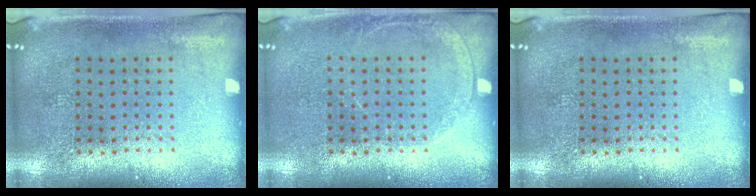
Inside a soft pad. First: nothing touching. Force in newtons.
{"total": 1.2, "press": 1.1, "slide": 0.1}
{"total": 0.0}